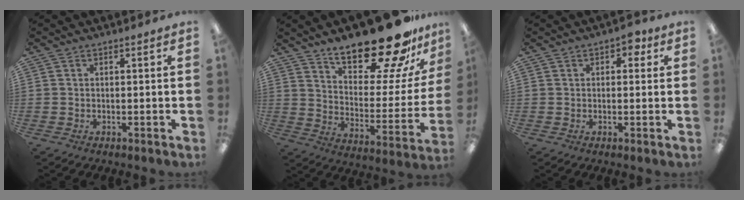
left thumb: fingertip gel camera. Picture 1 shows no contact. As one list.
[{"total": 23.4, "force": [18.8, 6.9, 12.3], "torque": [-0.166, -0.139, 0.308]}, {"total": 3.3, "force": [1.4, 2.1, 2.2], "torque": [-0.020, -0.001, 0.019]}]